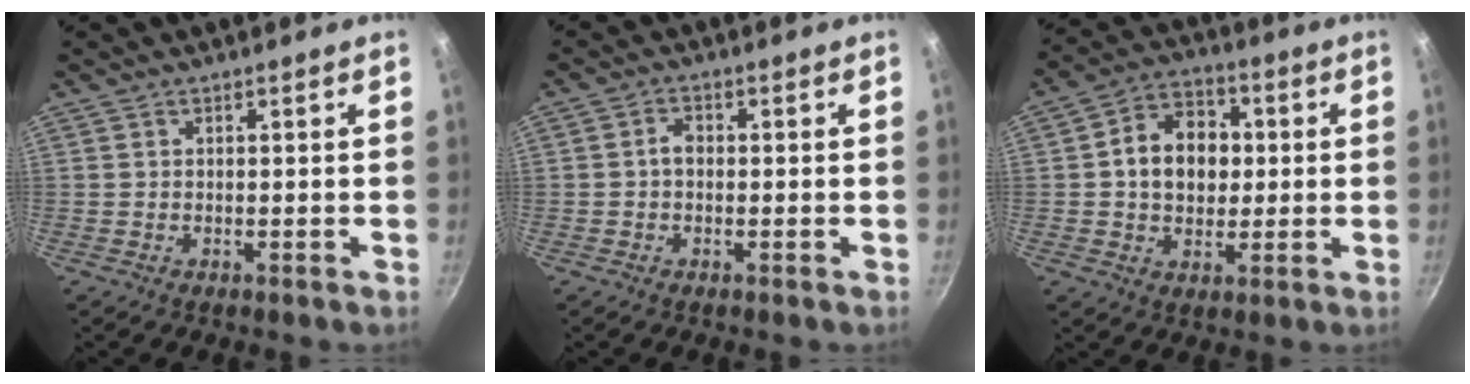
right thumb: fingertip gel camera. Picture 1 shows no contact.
{"total": 2.3, "force": [-0.2, 1.6, 1.6], "torque": [-0.021, 0.010, -0.006]}
{"total": 11.9, "force": [1.0, 9.2, 7.6], "torque": [-0.087, 0.016, 0.005]}